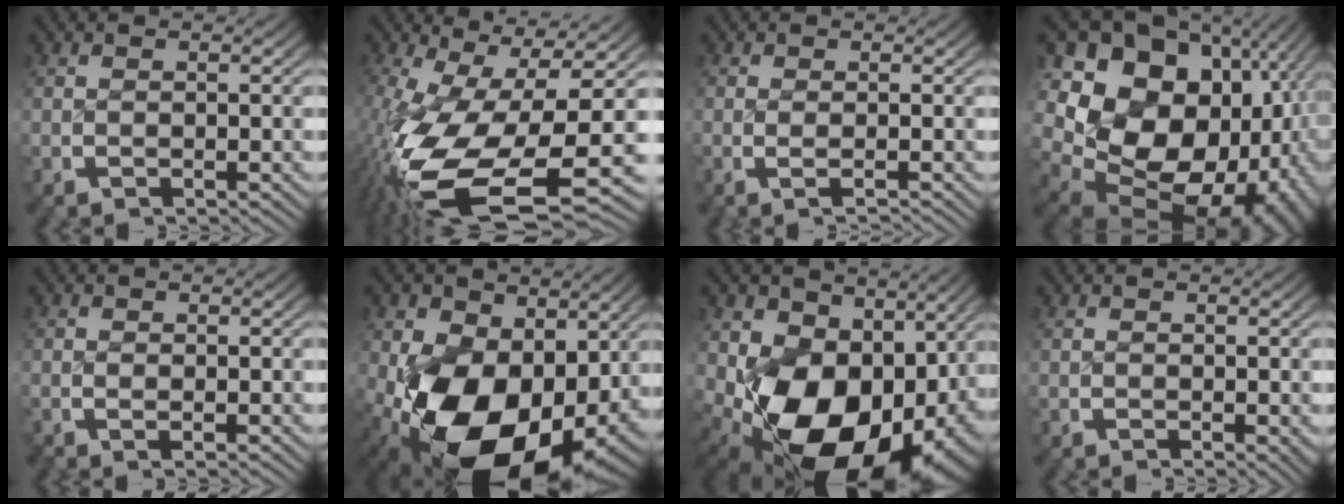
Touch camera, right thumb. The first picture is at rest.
{"total": 18.8, "force": [-2.4, 11.5, 14.7], "torque": [-0.315, -0.082, 0.010]}
{"total": 0.9, "force": [-0.3, 0.1, 0.8], "torque": [-0.021, -0.005, -0.006]}
{"total": 26.5, "force": [-0.4, 19.0, 18.5], "torque": [-0.331, -0.061, 0.015]}
{"total": 0.6, "force": [0.0, 0.3, 0.5], "torque": [-0.011, -0.009, 0.002]}
{"total": 19.3, "force": [-4.0, 12.7, 14.0], "torque": [-0.265, -0.094, -0.021]}
{"total": 17.8, "force": [-2.9, 12.3, 12.6], "torque": [-0.222, -0.077, -0.013]}
{"total": 0.6, "force": [0.1, 0.3, 0.5], "torque": [-0.002, -0.003, 0.002]}